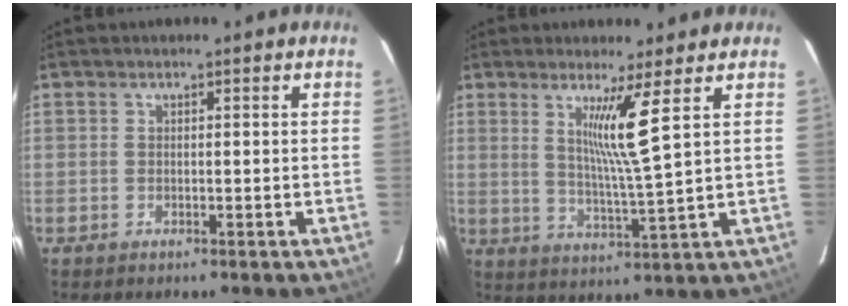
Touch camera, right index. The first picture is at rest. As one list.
[{"total": 7.1, "force": [3.0, -2.1, 6.1], "torque": [-0.109, -0.024, 0.058]}]